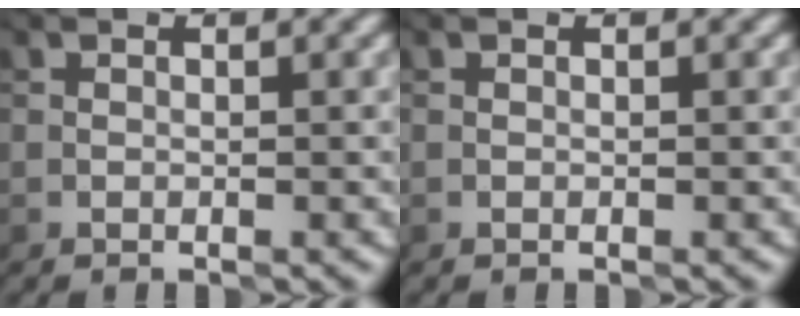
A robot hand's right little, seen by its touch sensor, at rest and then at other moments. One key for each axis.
{"total": 0.0}